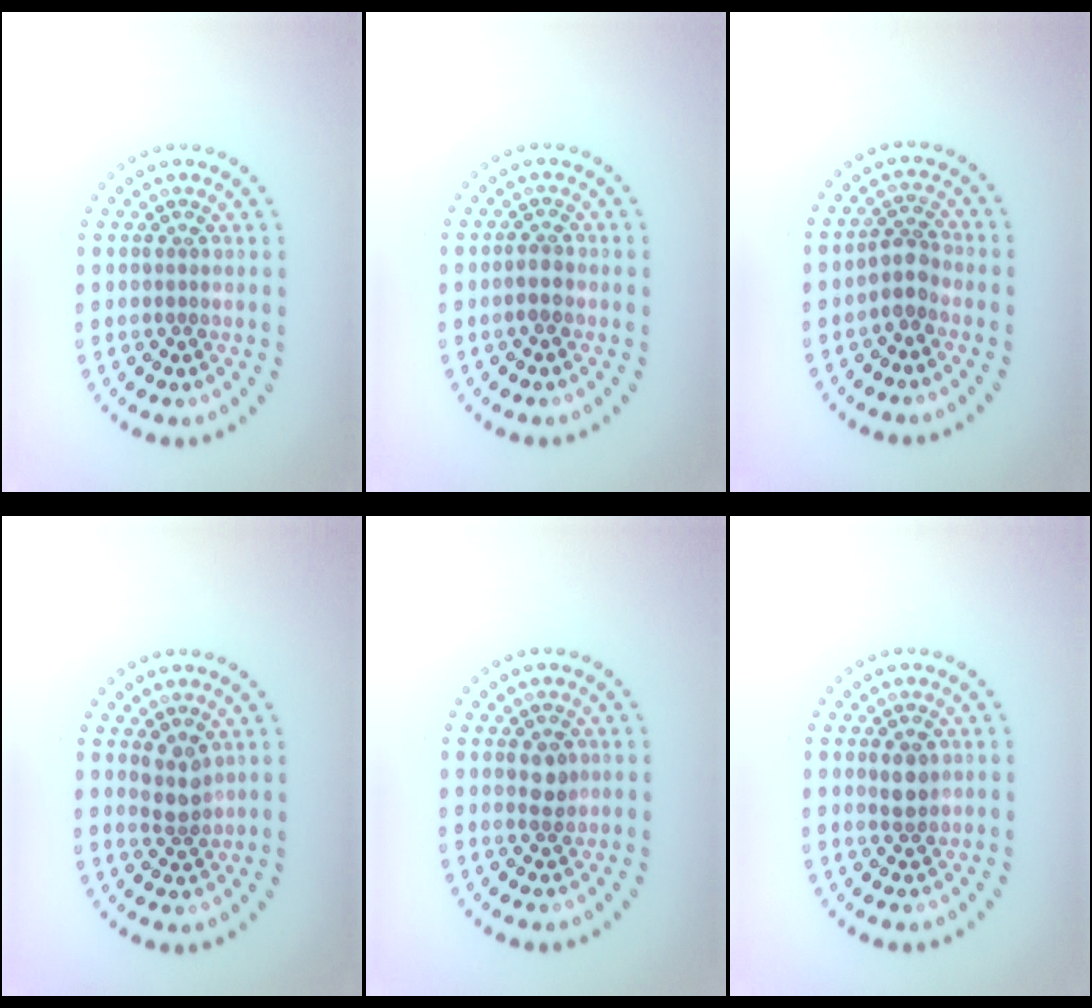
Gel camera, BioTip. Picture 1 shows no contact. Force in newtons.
{"total": 1.5, "press": 1.4, "slide": 0.5}
{"total": 2.1, "press": 1.7, "slide": 1.1}
{"total": 2.1, "press": 1.8, "slide": 1.2}
{"total": 1.6, "press": 1.6, "slide": 0.5}
{"total": 1.9, "press": 1.8, "slide": 0.7}